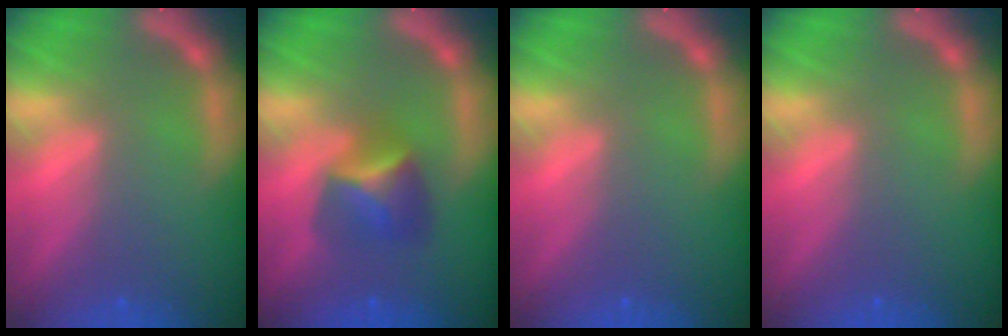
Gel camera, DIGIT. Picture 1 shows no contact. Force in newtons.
{"total": 4.0}
{"total": 0.0}
{"total": 0.0}